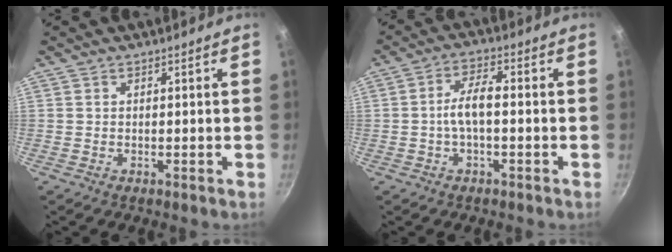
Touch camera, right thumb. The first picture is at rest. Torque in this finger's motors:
{"motor_torque": [0.38, 0.18, 0.86, -0.40, 0.08]}